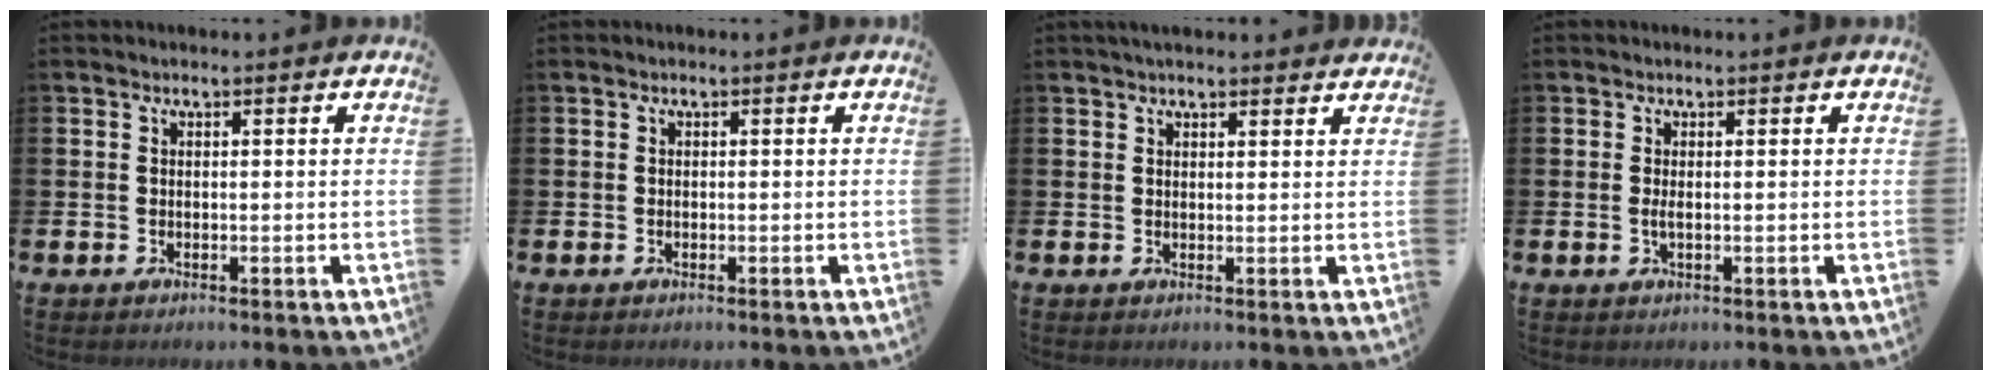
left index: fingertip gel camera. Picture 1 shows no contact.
{"total": 0.0}
{"total": 2.1, "force": [2.0, 0.4, 0.4], "torque": [0.000, -0.008, 0.034]}
{"total": 0.9, "force": [-0.1, 0.2, 0.9], "torque": [-0.019, 0.000, 0.000]}